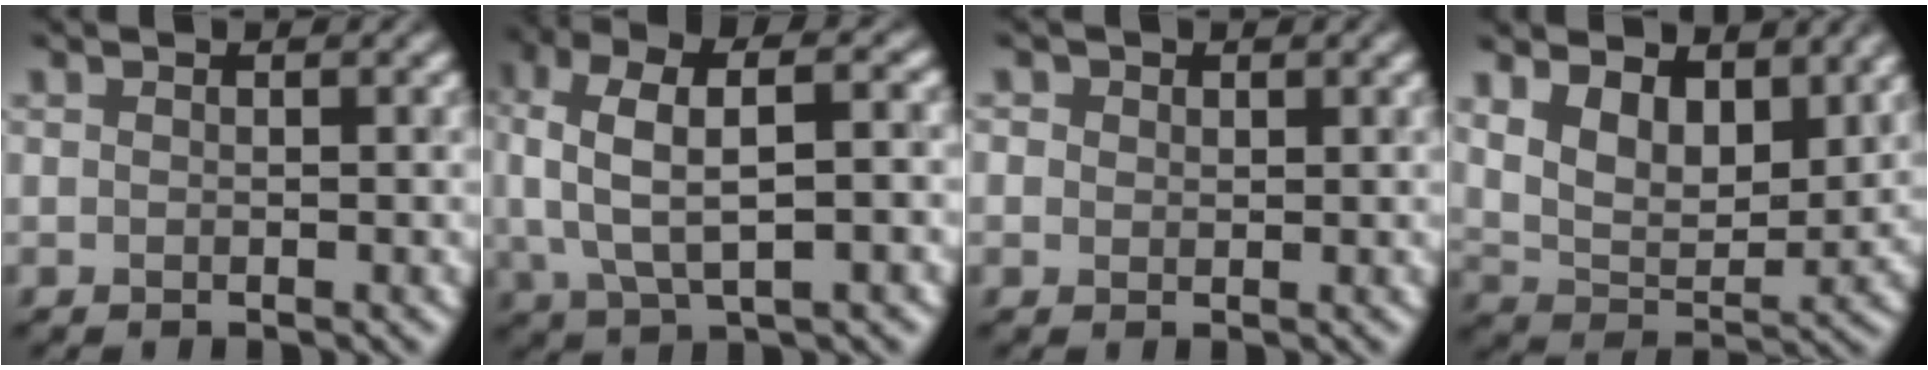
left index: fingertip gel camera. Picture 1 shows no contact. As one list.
[{"total": 8.6, "force": [1.5, 3.9, 7.5], "torque": [-0.152, 0.013, 0.021]}, {"total": 1.5, "force": [0.7, 1.2, 0.5], "torque": [-0.006, 0.005, 0.000]}, {"total": 6.9, "force": [3.8, 3.6, 4.6], "torque": [-0.089, -0.007, 0.060]}]